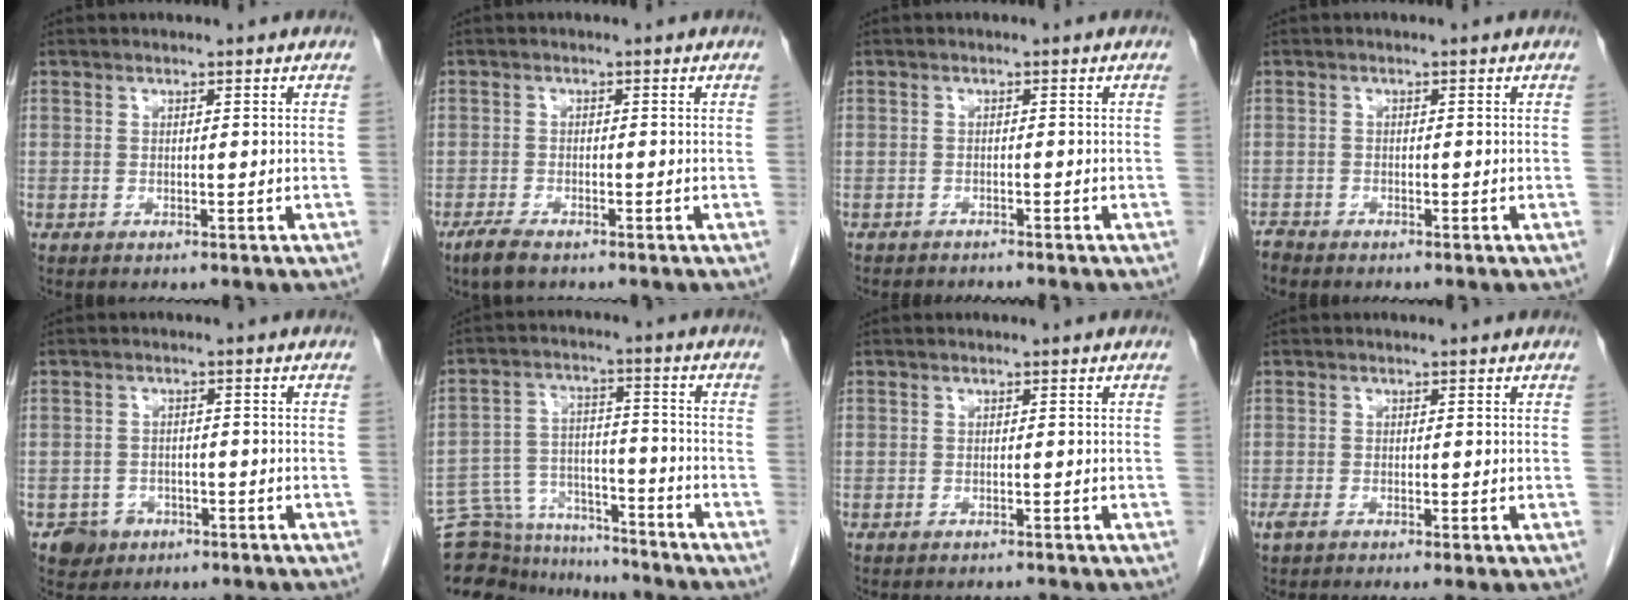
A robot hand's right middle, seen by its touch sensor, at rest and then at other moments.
{"total": 3.0, "force": [-2.2, 0.8, 1.9], "torque": [-0.047, -0.007, -0.039]}
{"total": 3.1, "force": [-3.0, 0.7, 0.7], "torque": [-0.009, -0.004, -0.039]}
{"total": 1.2, "force": [-1.2, 0.2, 0.0], "torque": [-0.004, -0.002, -0.022]}
{"total": 3.6, "force": [-2.2, 2.8, 0.4], "torque": [-0.004, 0.011, -0.029]}
{"total": 14.0, "force": [-13.2, 3.9, 2.1], "torque": [-0.041, 0.040, -0.208]}
{"total": 1.2, "force": [-1.2, 0.0, 0.2], "torque": [-0.003, -0.004, -0.014]}
{"total": 5.0, "force": [-4.0, 0.7, 2.9], "torque": [-0.043, -0.006, -0.062]}